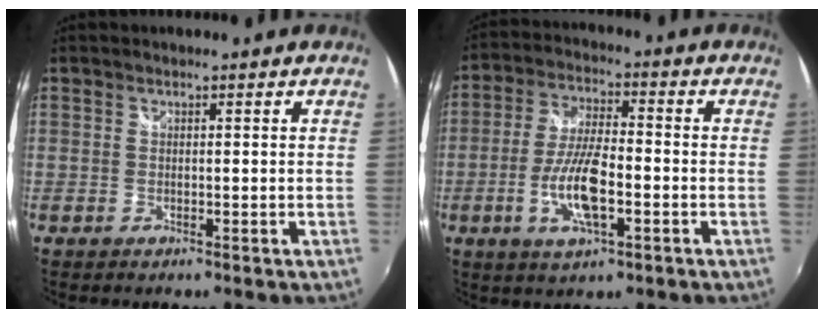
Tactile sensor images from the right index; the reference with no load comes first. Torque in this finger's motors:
{"motor_torque": [1.45, -0.51, 0.65, 0.10]}